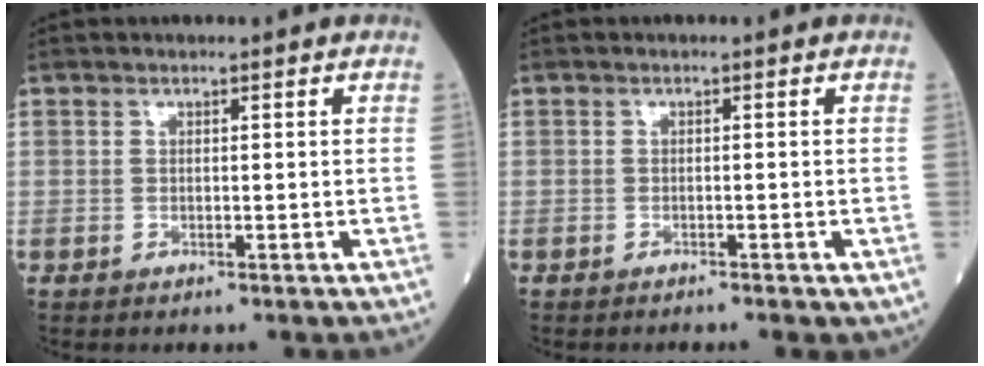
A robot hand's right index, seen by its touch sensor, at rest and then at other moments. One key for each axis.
{"total": 1.7, "fx": -1.2, "fy": 0.6, "fz": 1.1, "tx": -0.015, "ty": -0.002, "tz": -0.014}